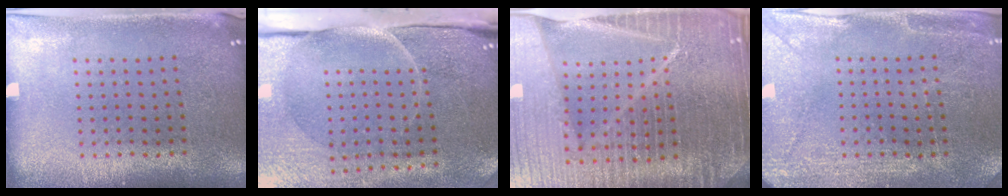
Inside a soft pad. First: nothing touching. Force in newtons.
{"total": 4.9, "press": 4.0, "slide": 2.9}
{"total": 7.2, "press": 6.1, "slide": 3.8}
{"total": 2.9, "press": 2.8, "slide": 0.7}